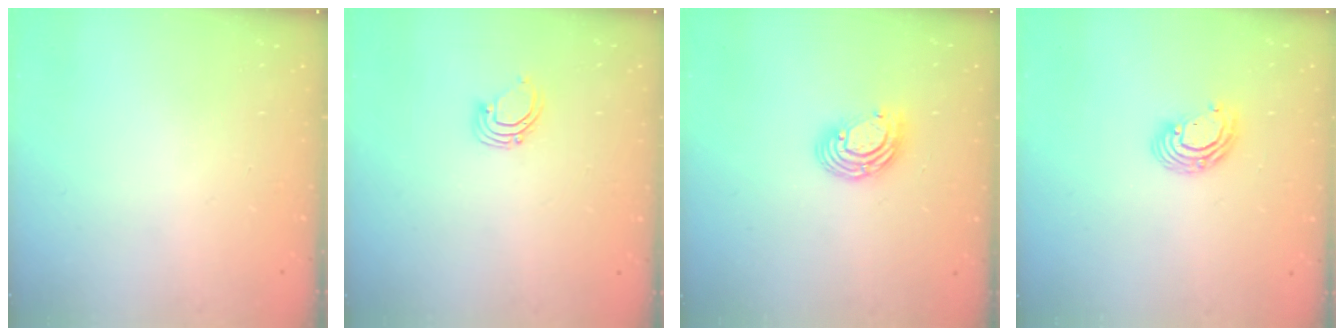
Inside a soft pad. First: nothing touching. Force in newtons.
{"total": 2.9, "press": 2.9, "slide": 0.3}
{"total": 8.8, "press": 8.7, "slide": 1.5}
{"total": 6.7, "press": 6.6, "slide": 0.7}